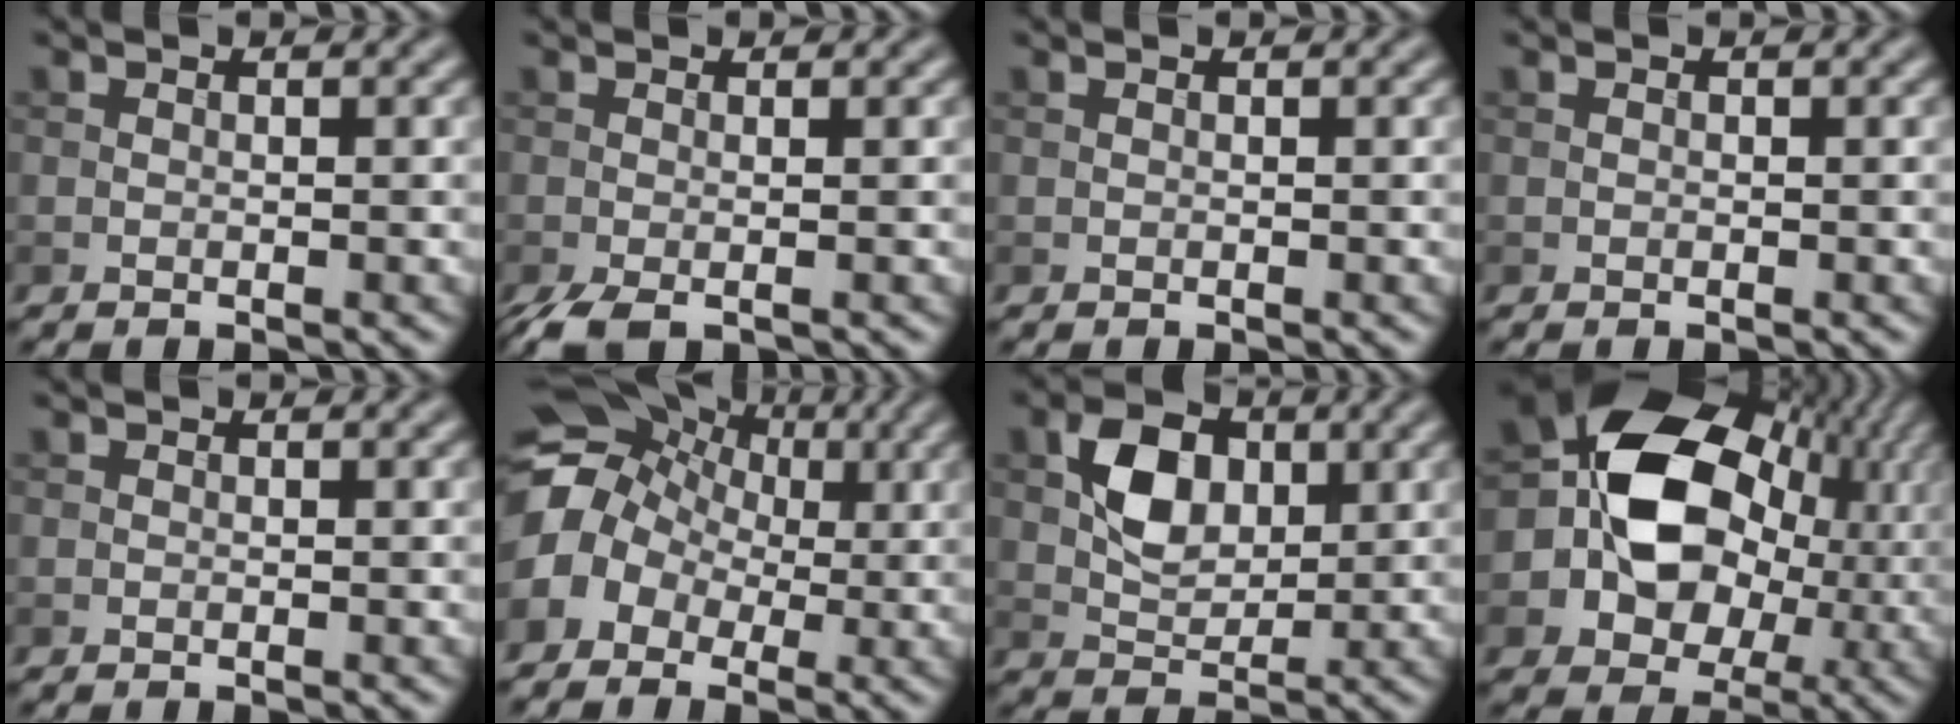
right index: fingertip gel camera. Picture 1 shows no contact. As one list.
[{"total": 2.4, "force": [-1.2, 0.5, 2.0], "torque": [-0.044, -0.008, -0.030]}, {"total": 0.0}, {"total": 0.0}, {"total": 0.0}, {"total": 8.2, "force": [-0.4, 6.8, 4.6], "torque": [-0.083, 0.012, -0.022]}, {"total": 5.0, "force": [1.3, 3.5, 3.4], "torque": [-0.056, 0.005, 0.019]}, {"total": 14.1, "force": [1.0, 10.9, 8.8], "torque": [-0.158, 0.002, 0.006]}]